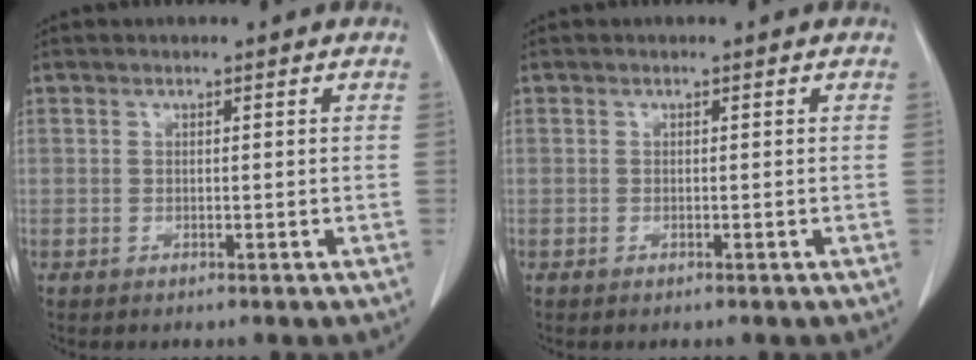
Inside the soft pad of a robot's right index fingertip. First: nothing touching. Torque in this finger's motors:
{"motor_torque": [-0.03, -0.02, 0.04, 0.01]}